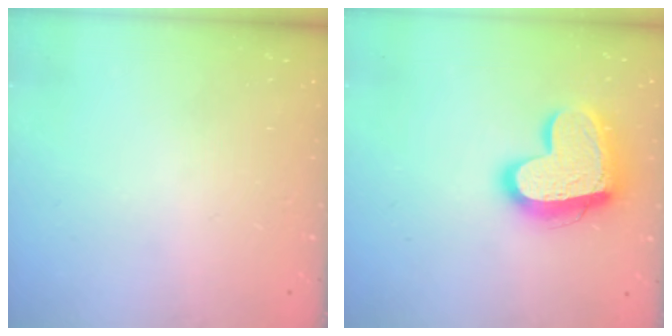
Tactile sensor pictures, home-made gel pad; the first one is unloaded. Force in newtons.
{"total": 18.7, "press": 18.6, "slide": 1.6}